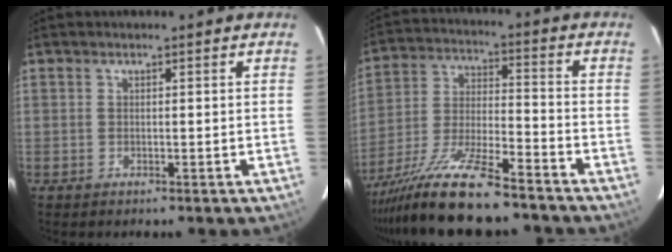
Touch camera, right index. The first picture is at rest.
{"total": 15.3, "force": [-12.6, 1.5, 8.7], "torque": [-0.177, -0.018, -0.227]}